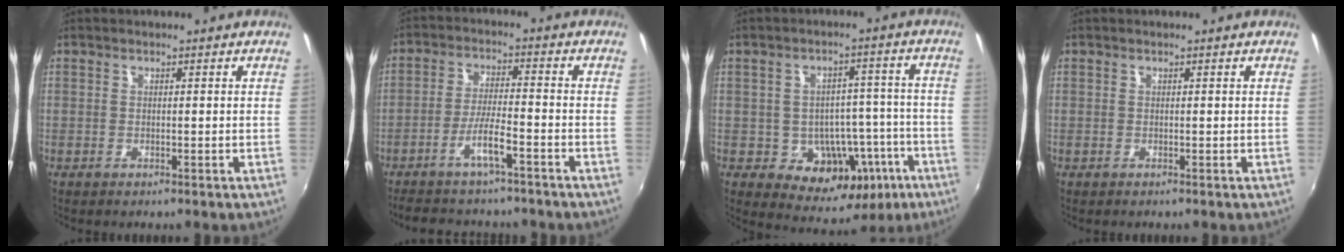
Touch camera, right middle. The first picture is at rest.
{"total": 10.1, "force": [-8.1, 1.9, 5.7], "torque": [-0.120, -0.004, -0.132]}
{"total": 13.6, "force": [-5.3, 10.4, 7.0], "torque": [-0.113, 0.024, -0.043]}
{"total": 0.0}